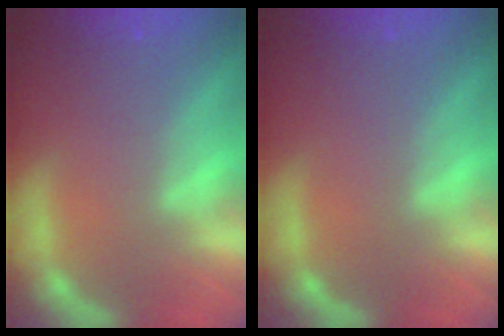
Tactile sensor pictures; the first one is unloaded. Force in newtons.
{"total": 0.0}